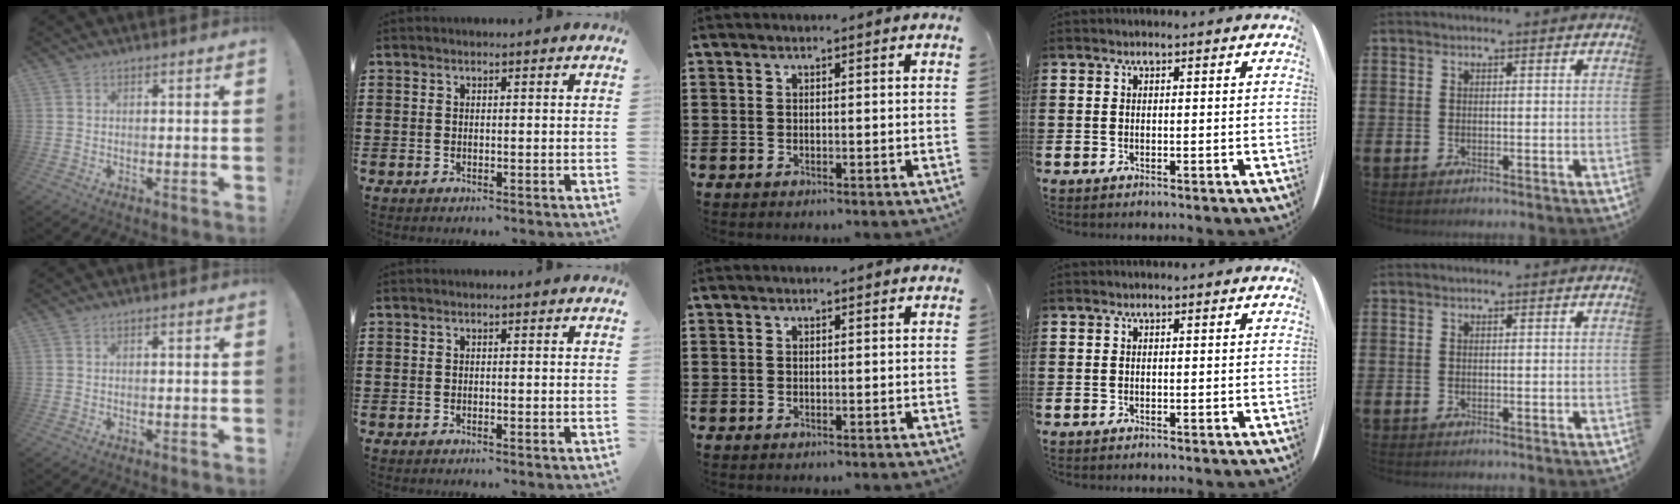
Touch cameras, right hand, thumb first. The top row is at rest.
{"thumb": {"total": 0.5, "force": [-0.5, 0.1, 0.2], "torque": [-0.006, 0.003, -0.009]}}